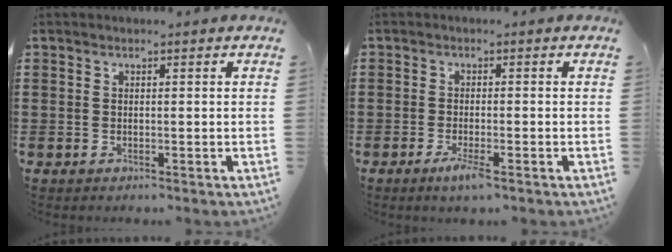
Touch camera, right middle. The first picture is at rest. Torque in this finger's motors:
{"motor_torque": [0.69, -0.43, 0.09, 0.08]}